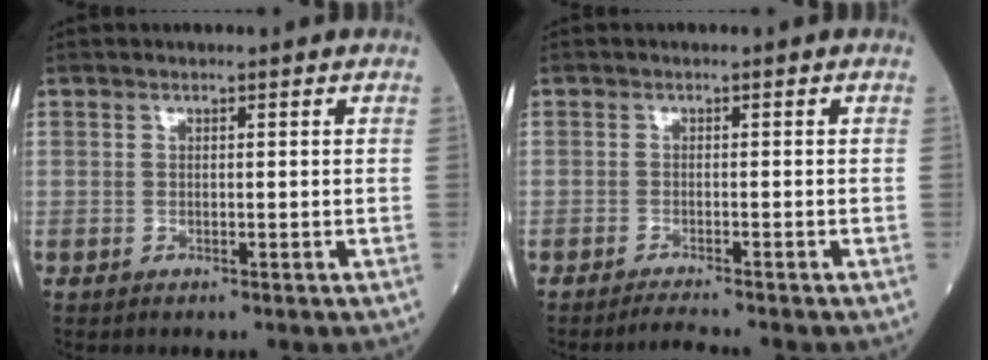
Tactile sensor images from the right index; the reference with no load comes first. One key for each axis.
{"total": 2.7, "fx": -2.5, "fy": -0.8, "fz": 0.5, "tx": -0.016, "ty": -0.014, "tz": -0.045}